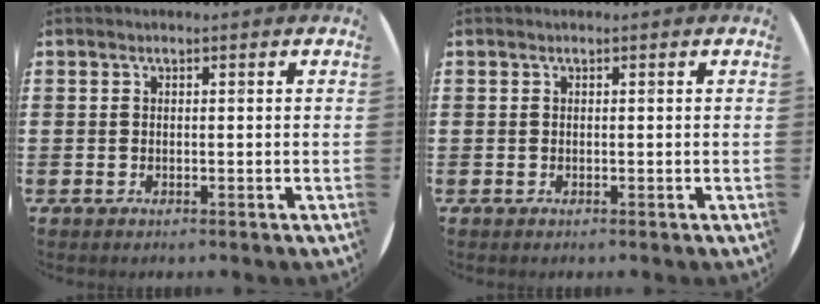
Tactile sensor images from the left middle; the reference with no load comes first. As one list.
[{"total": 0.0}]